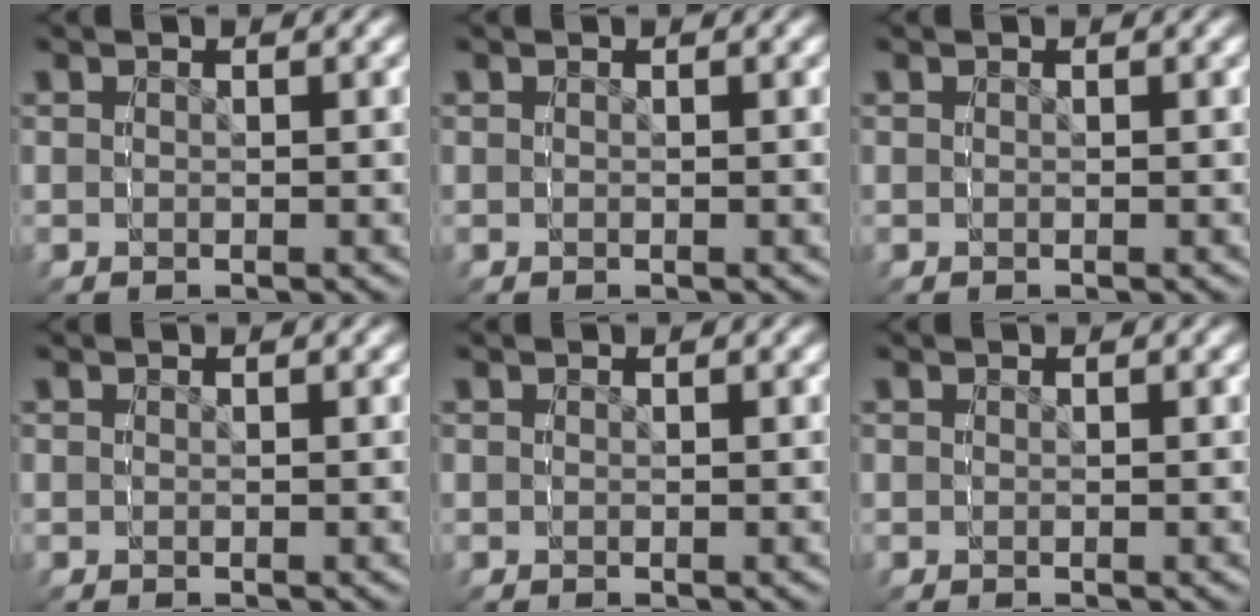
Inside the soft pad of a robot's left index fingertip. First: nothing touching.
{"total": 0.0}
{"total": 0.0}
{"total": 0.0}
{"total": 0.0}
{"total": 0.0}